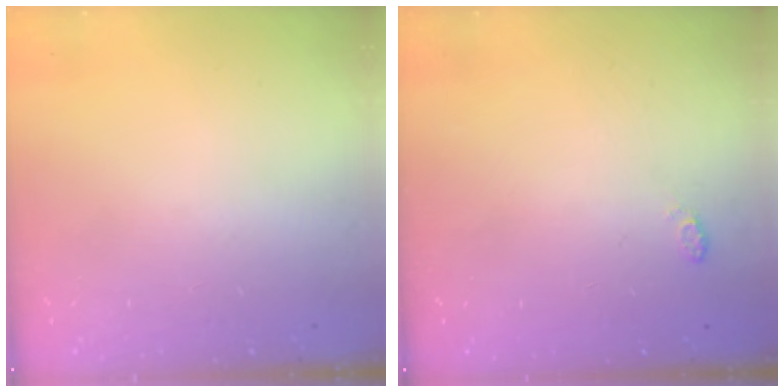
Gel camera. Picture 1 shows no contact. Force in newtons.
{"total": 4.3, "press": 4.3, "slide": 0.5}